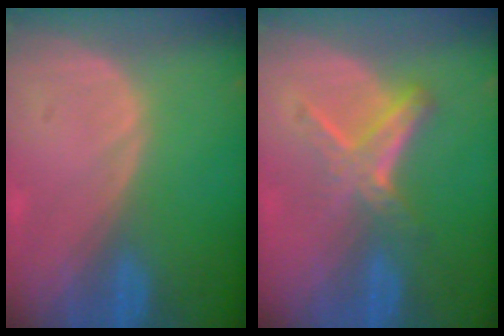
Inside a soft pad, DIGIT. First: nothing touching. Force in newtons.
{"total": 6.0, "press": 5.1, "slide": 3.2}